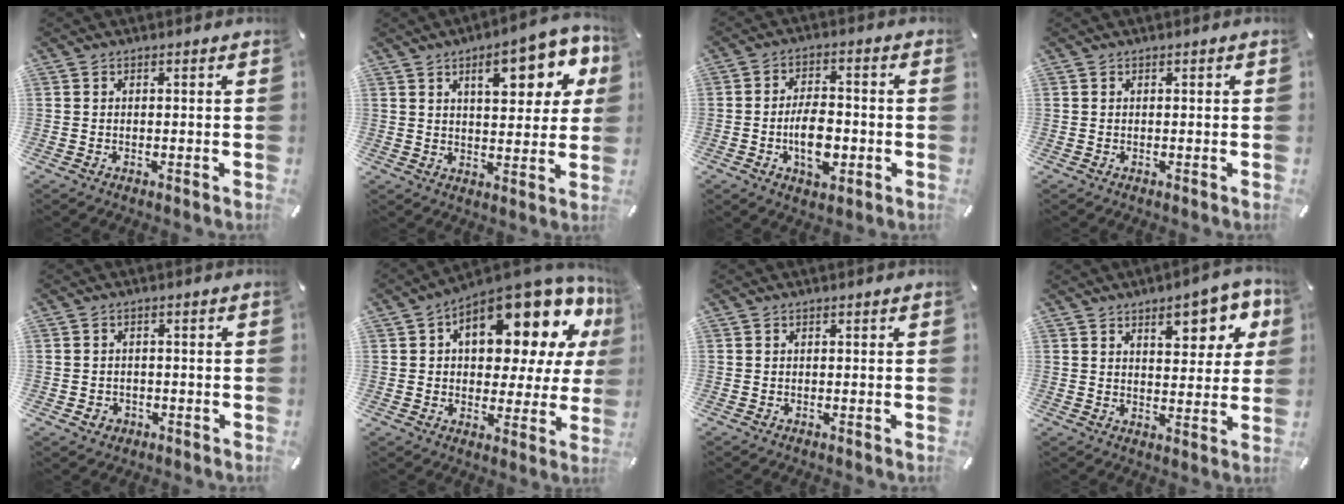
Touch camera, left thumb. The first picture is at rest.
{"total": 15.0, "force": [6.6, 6.4, 11.8], "torque": [-0.153, -0.021, 0.102]}
{"total": 9.5, "force": [-2.5, 5.7, 7.2], "torque": [-0.127, 0.002, -0.044]}
{"total": 0.0}
{"total": 2.4, "force": [-1.0, 2.1, 0.5], "torque": [-0.001, 0.002, -0.023]}
{"total": 17.7, "force": [9.9, 8.3, 12.1], "torque": [-0.164, -0.088, 0.159]}
{"total": 0.0}
{"total": 11.8, "force": [6.2, 5.7, 8.3], "torque": [-0.092, -0.031, 0.099]}